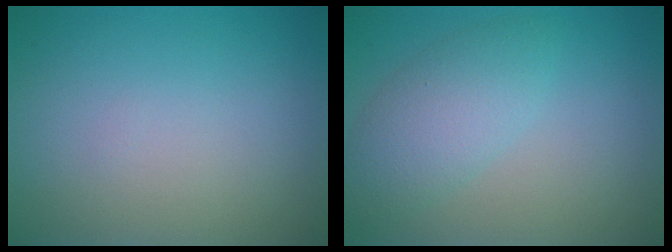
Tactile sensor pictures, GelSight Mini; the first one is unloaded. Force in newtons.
{"total": 3.9, "press": 3.9, "slide": 0.3}